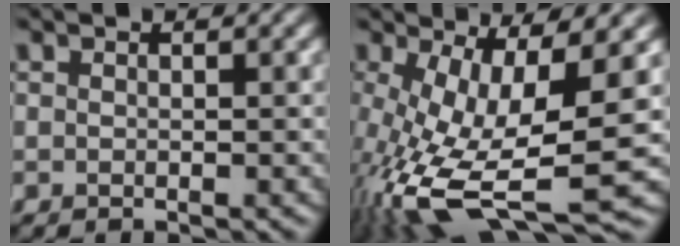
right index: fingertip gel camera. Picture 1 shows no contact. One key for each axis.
{"total": 13.0, "fx": -3.7, "fy": 4.3, "fz": 11.7, "tx": -0.240, "ty": -0.023, "tz": -0.056}